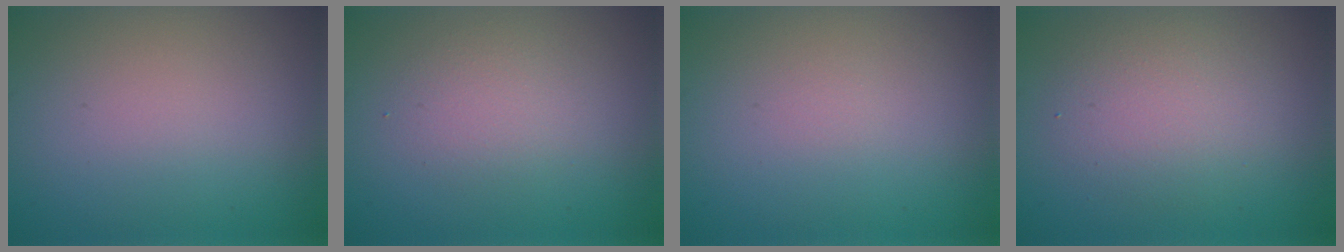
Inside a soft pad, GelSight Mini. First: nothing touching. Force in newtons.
{"total": 2.0, "press": 2.0, "slide": 0.1}
{"total": 0.0}
{"total": 3.8, "press": 3.8, "slide": 0.4}